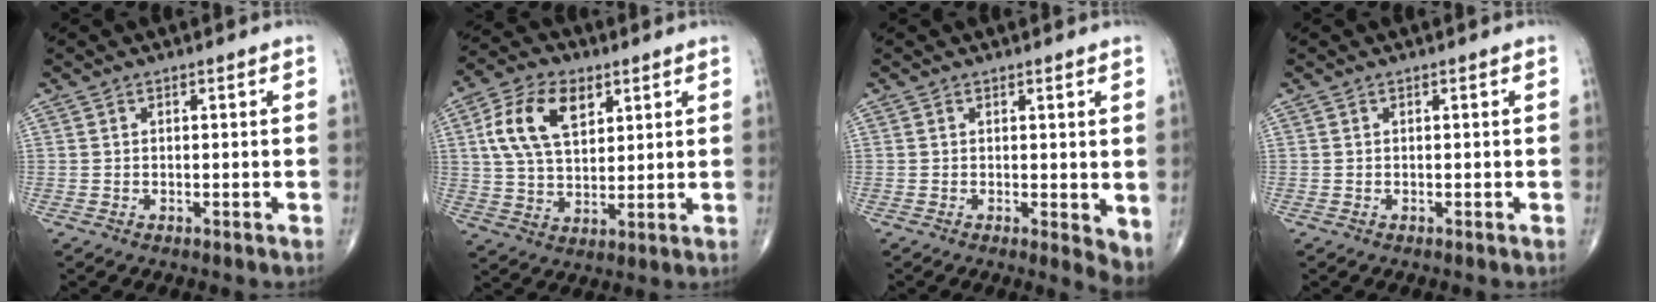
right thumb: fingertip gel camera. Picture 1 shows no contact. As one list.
[{"total": 13.0, "force": [4.6, 7.7, 9.3], "torque": [-0.161, -0.005, 0.086]}, {"total": 3.9, "force": [0.3, 1.4, 3.6], "torque": [-0.045, -0.012, 0.004]}, {"total": 0.0}]